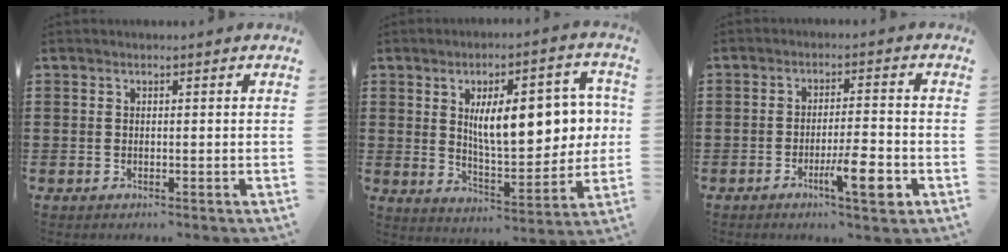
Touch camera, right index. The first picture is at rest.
{"total": 12.4, "force": [2.6, 5.2, 11.0], "torque": [-0.167, 0.002, 0.040]}
{"total": 7.1, "force": [-3.3, 1.2, 6.2], "torque": [-0.107, -0.007, -0.055]}